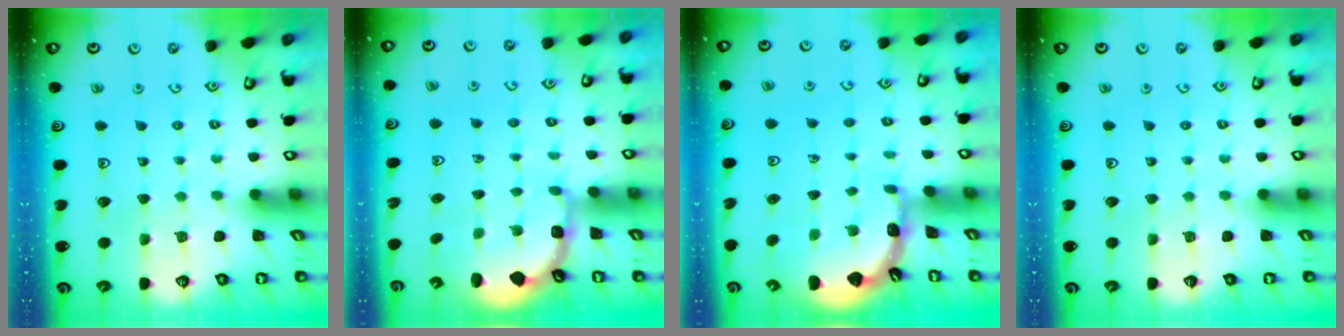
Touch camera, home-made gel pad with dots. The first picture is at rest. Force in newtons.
{"total": 2.6, "press": 1.9, "slide": 1.8}
{"total": 1.6, "press": 1.6, "slide": 0.1}
{"total": 0.0}